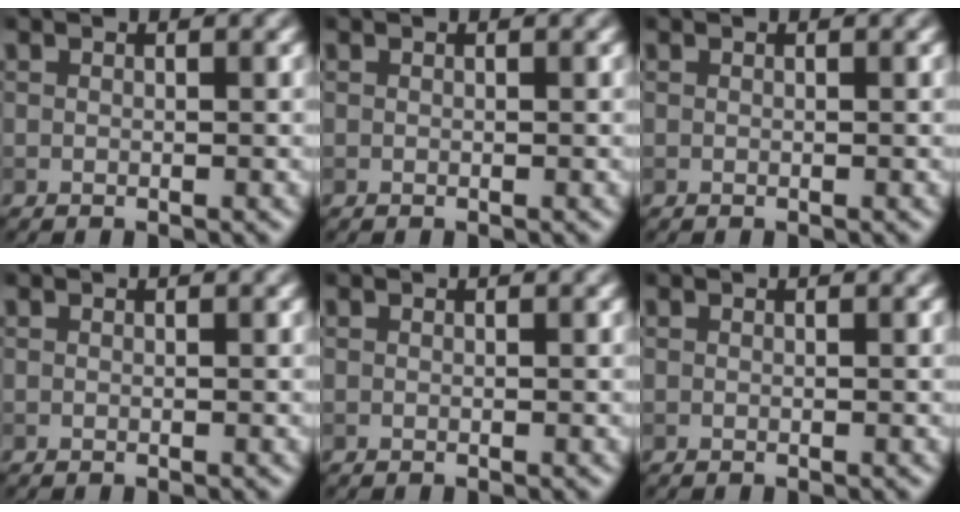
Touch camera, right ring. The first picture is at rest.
{"total": 0.0}
{"total": 0.0}
{"total": 0.0}
{"total": 0.0}
{"total": 0.0}